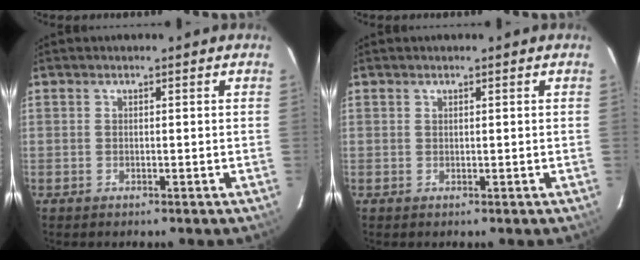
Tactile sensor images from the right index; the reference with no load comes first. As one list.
[{"total": 0.0}]